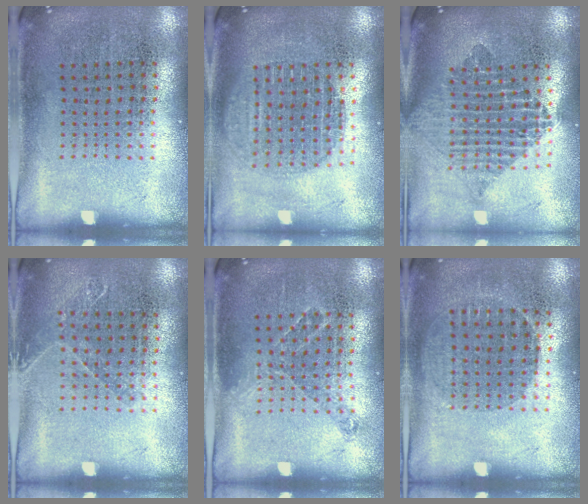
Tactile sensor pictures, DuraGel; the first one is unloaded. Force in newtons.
{"total": 1.7, "press": 1.5, "slide": 0.9}
{"total": 2.1, "press": 1.7, "slide": 1.2}
{"total": 1.0, "press": 0.9, "slide": 0.3}
{"total": 0.8, "press": 0.7, "slide": 0.4}
{"total": 1.0, "press": 0.8, "slide": 0.5}